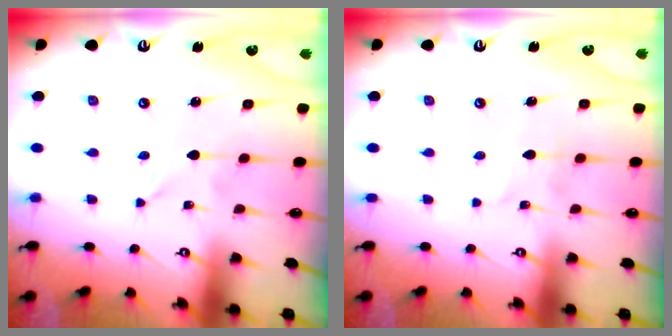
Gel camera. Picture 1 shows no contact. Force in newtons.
{"total": 2.0, "press": 2.0, "slide": 0.2}